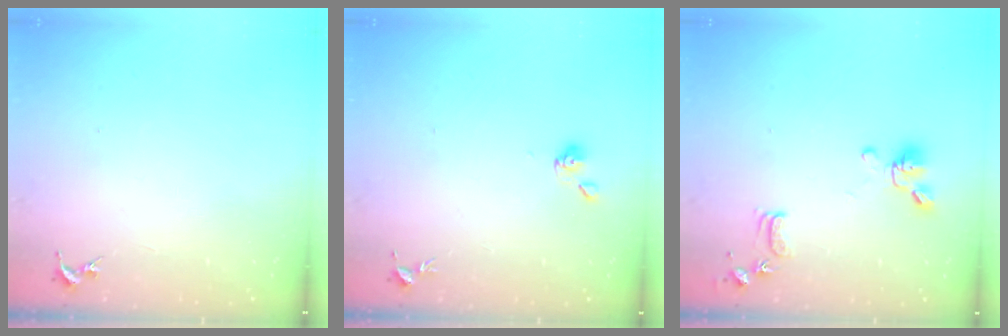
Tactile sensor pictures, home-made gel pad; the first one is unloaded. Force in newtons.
{"total": 4.8, "press": 4.8, "slide": 0.8}
{"total": 13.7, "press": 13.6, "slide": 2.1}